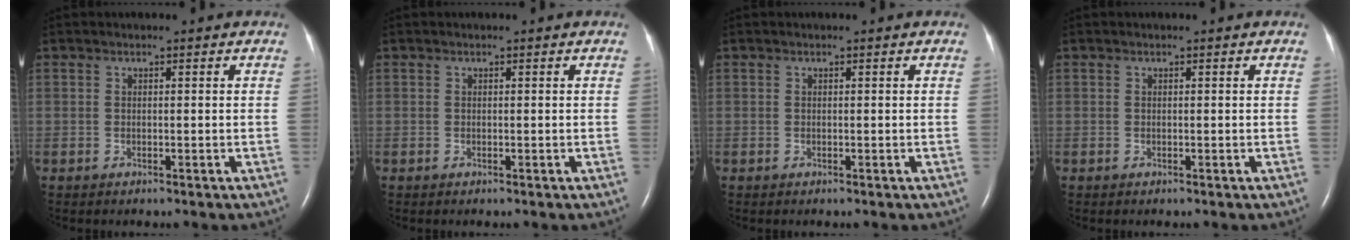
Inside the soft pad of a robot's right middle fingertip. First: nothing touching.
{"total": 0.0}
{"total": 0.0}
{"total": 0.0}